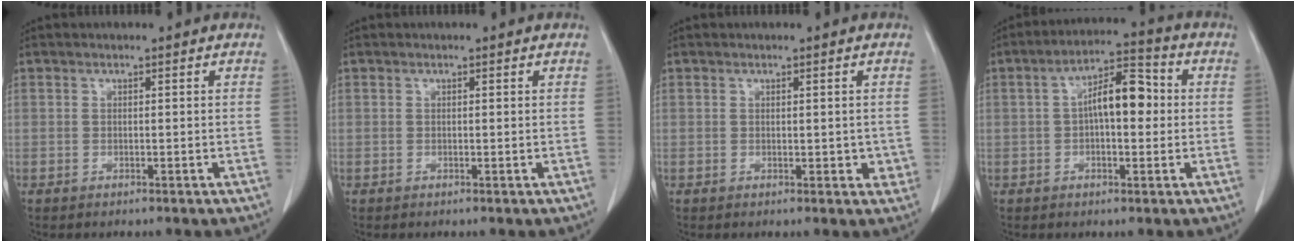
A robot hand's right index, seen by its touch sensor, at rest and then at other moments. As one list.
[{"total": 0.0}, {"total": 2.4, "force": [0.0, 1.2, 2.0], "torque": [-0.016, -0.003, 0.003]}, {"total": 8.6, "force": [0.5, 3.2, 8.0], "torque": [-0.141, 0.029, 0.003]}]